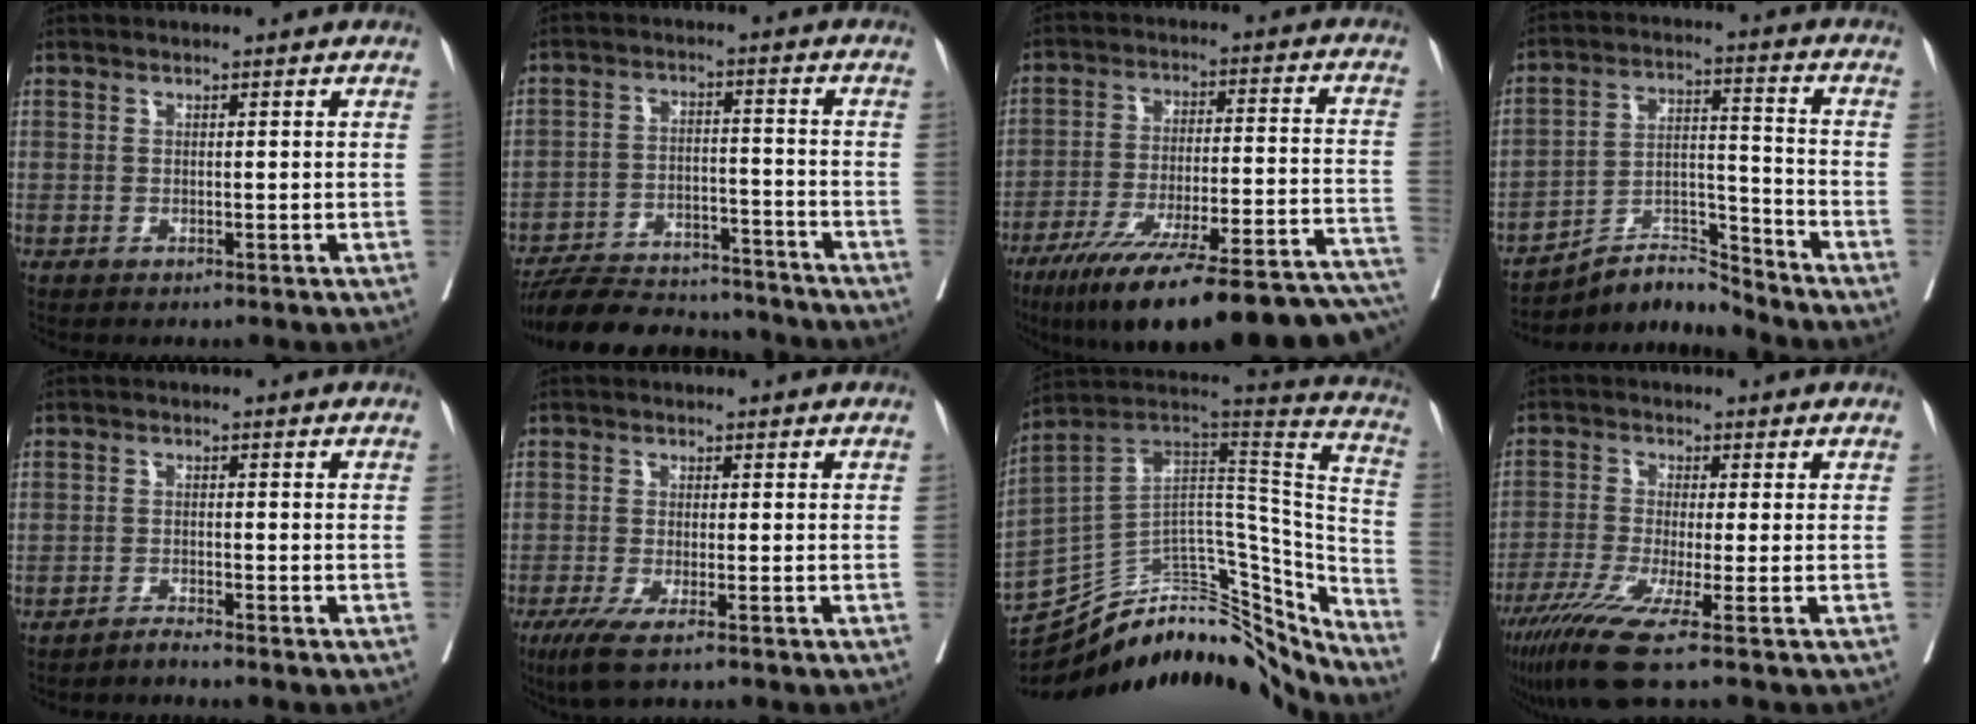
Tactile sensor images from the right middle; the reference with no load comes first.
{"total": 16.8, "force": [-15.6, 3.9, 4.8], "torque": [-0.090, 0.002, -0.233]}
{"total": 29.3, "force": [-23.1, 3.5, 17.7], "torque": [-0.187, -0.012, -0.326]}
{"total": 8.8, "force": [-8.7, -0.3, 0.7], "torque": [-0.015, 0.032, -0.162]}
{"total": 1.5, "force": [-1.5, -0.5, 0.1], "torque": [0.000, -0.003, -0.028]}
{"total": 5.1, "force": [-3.5, -0.1, 3.8], "torque": [-0.065, -0.017, -0.064]}
{"total": 30.7, "force": [-25.7, 10.9, 12.9], "torque": [-0.177, 0.043, -0.368]}
{"total": 10.4, "force": [-6.8, -0.7, 7.9], "torque": [-0.135, -0.033, -0.119]}